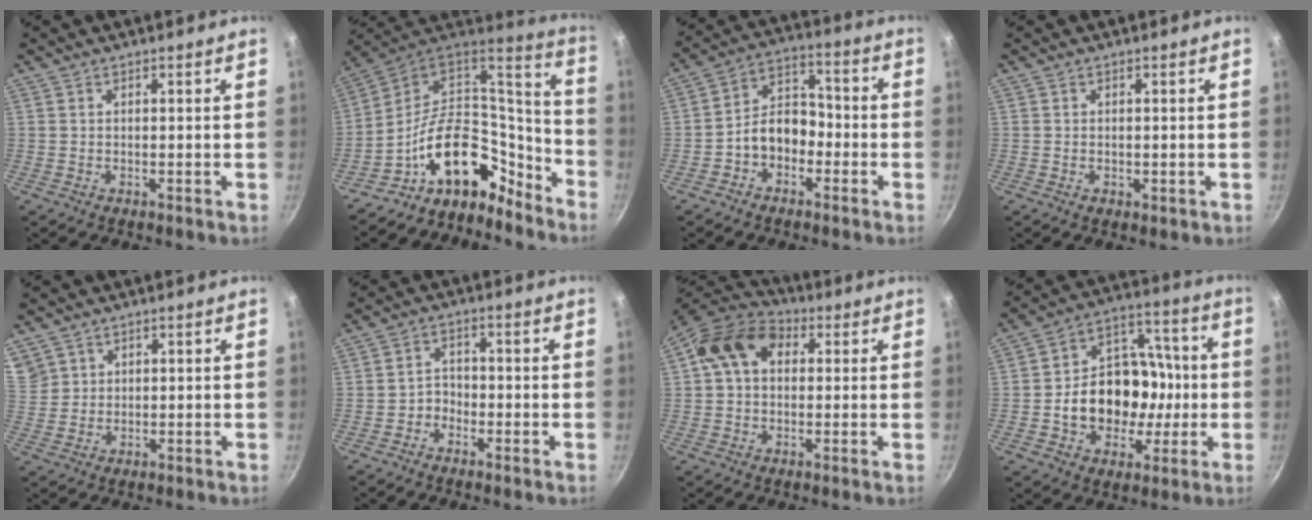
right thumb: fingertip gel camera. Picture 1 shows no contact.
{"total": 20.1, "force": [-10.6, 12.6, 11.4], "torque": [-0.139, 0.105, -0.176]}
{"total": 8.7, "force": [-3.0, 6.2, 5.2], "torque": [-0.048, 0.050, -0.065]}
{"total": 1.3, "force": [-0.2, 0.9, 1.0], "torque": [-0.011, -0.002, -0.002]}
{"total": 6.7, "force": [4.1, 5.1, 1.6], "torque": [-0.011, 0.005, 0.091]}
{"total": 2.9, "force": [-1.7, 2.1, 0.8], "torque": [0.006, 0.023, -0.035]}
{"total": 12.5, "force": [2.5, 9.2, 8.0], "torque": [-0.117, 0.029, 0.022]}
{"total": 18.2, "force": [-2.3, 14.2, 11.2], "torque": [-0.142, 0.046, -0.035]}